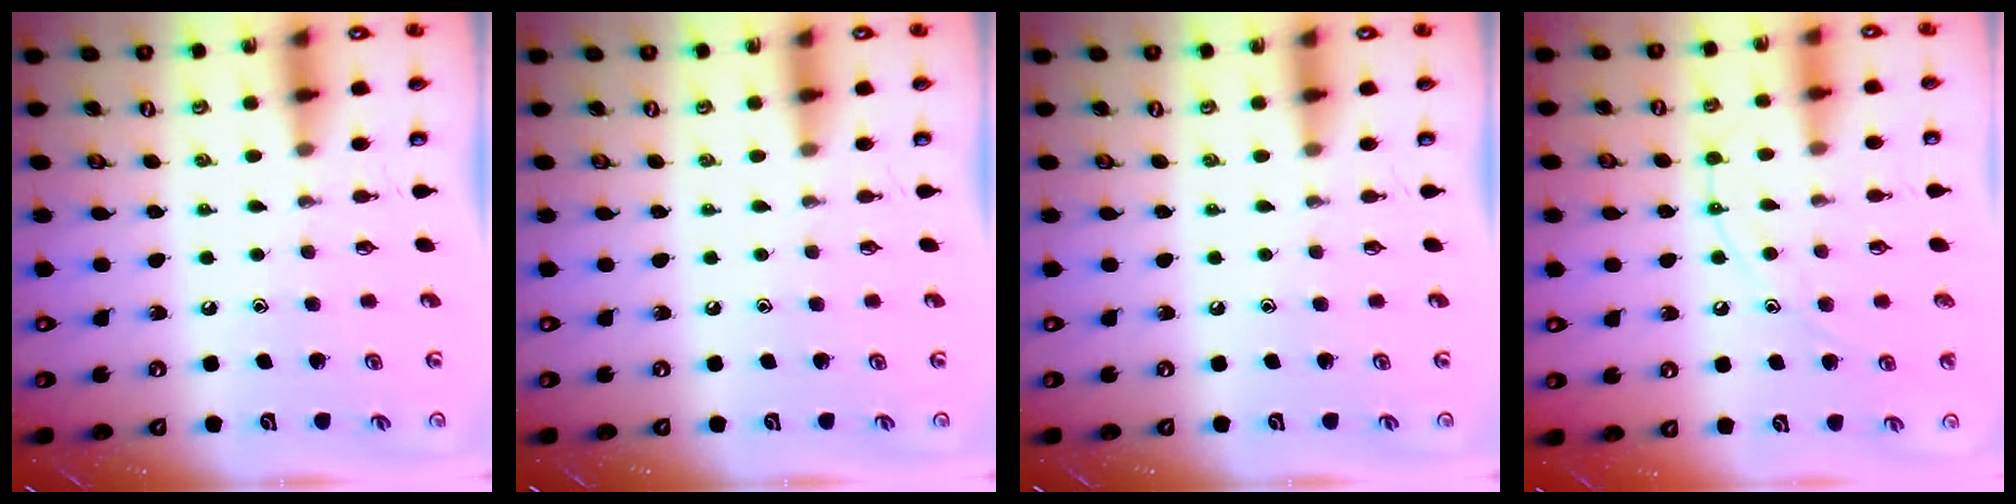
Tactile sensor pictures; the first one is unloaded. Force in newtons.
{"total": 0.0}
{"total": 0.0}
{"total": 10.6, "press": 10.6, "slide": 0.9}